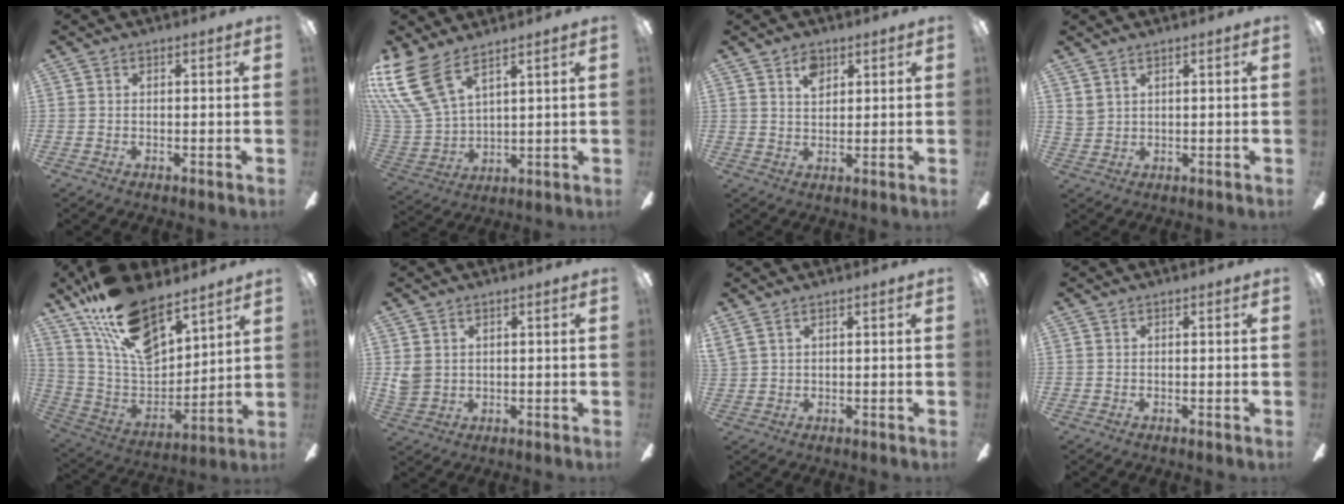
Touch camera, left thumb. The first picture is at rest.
{"total": 15.5, "force": [9.8, 6.9, 9.9], "torque": [-0.245, -0.051, 0.183]}
{"total": 4.7, "force": [2.8, 2.9, 2.5], "torque": [-0.033, -0.006, 0.047]}
{"total": 2.2, "force": [1.7, 1.3, 0.8], "torque": [-0.020, 0.000, 0.032]}
{"total": 20.0, "force": [13.9, 8.8, 11.4], "torque": [-0.215, -0.081, 0.253]}
{"total": 3.4, "force": [1.4, 2.9, 1.3], "torque": [-0.022, 0.002, 0.027]}
{"total": 1.8, "force": [1.1, 1.0, 1.1], "torque": [-0.024, 0.000, 0.020]}
{"total": 0.0}